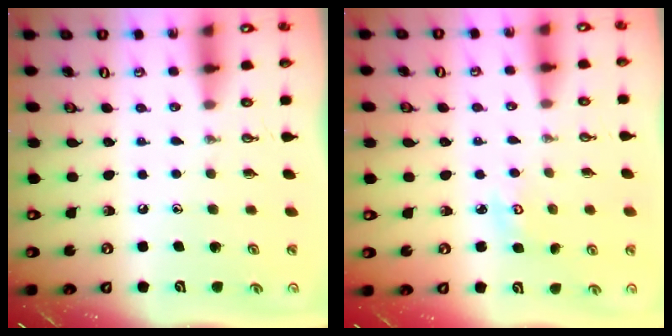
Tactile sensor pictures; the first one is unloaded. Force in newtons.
{"total": 3.7, "press": 3.7, "slide": 0.4}